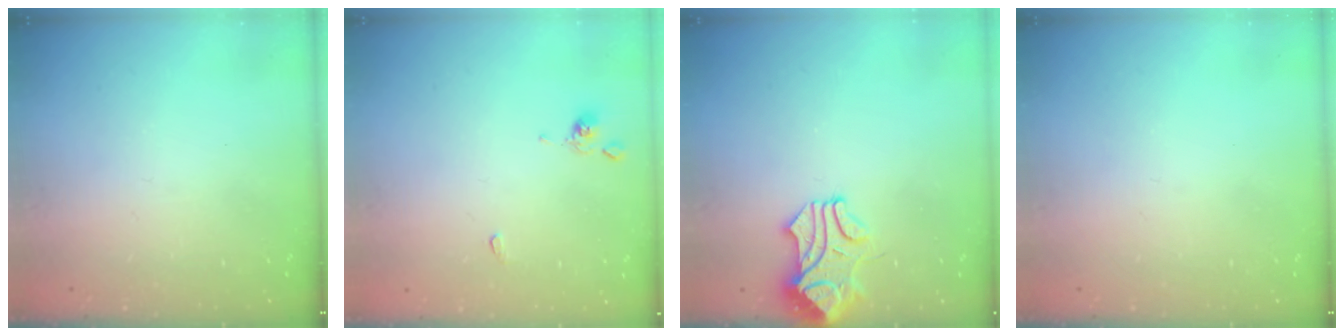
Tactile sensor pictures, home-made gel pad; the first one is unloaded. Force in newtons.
{"total": 0.0}
{"total": 0.6, "press": 0.5, "slide": 0.2}
{"total": 0.0}